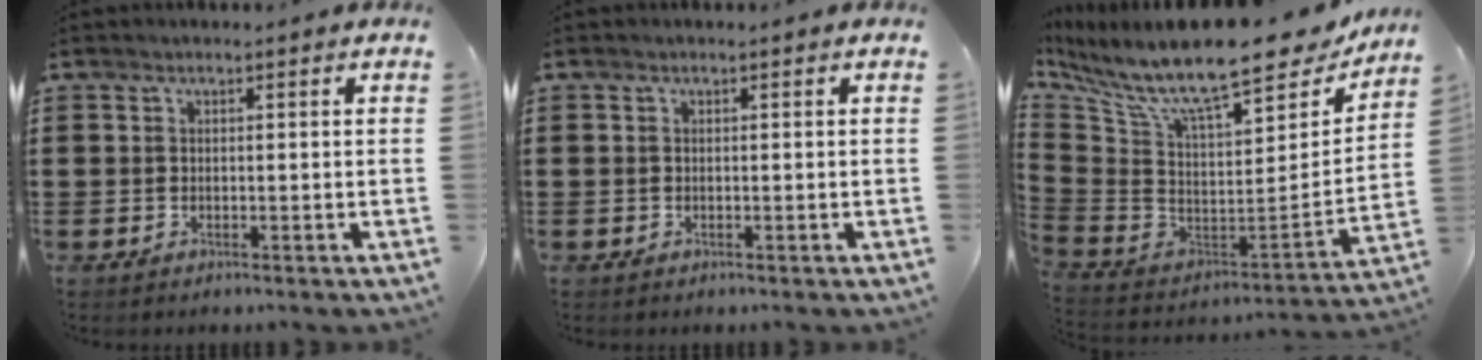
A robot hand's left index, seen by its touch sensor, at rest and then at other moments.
{"total": 0.0}
{"total": 13.6, "force": [10.2, 2.9, 8.5], "torque": [-0.177, -0.076, 0.170]}